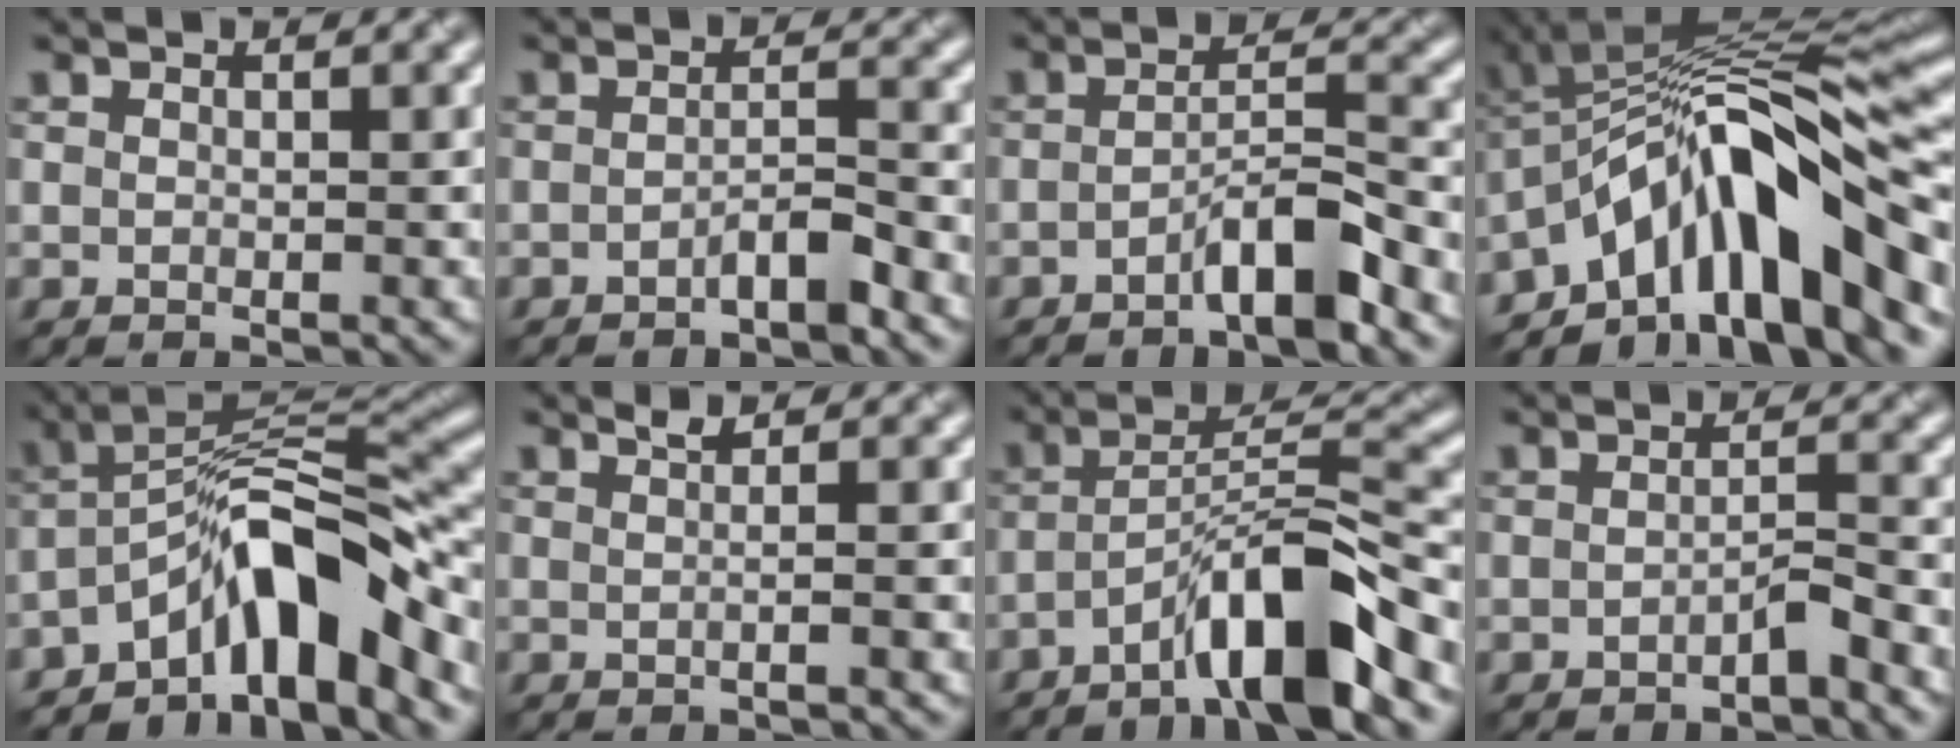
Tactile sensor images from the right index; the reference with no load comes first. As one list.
[{"total": 2.4, "force": [-2.0, 0.3, 1.2], "torque": [-0.019, 0.006, -0.038]}, {"total": 4.0, "force": [-3.0, 0.5, 2.5], "torque": [-0.041, 0.013, -0.059]}, {"total": 12.7, "force": [-6.5, 4.1, 10.1], "torque": [-0.135, 0.018, -0.115]}, {"total": 9.6, "force": [-6.2, 2.8, 6.8], "torque": [-0.090, 0.014, -0.115]}, {"total": 1.4, "force": [0.0, 0.5, 1.3], "torque": [-0.011, -0.003, -0.013]}, {"total": 7.7, "force": [-5.1, 1.0, 5.7], "torque": [-0.094, 0.016, -0.091]}, {"total": 1.9, "force": [-1.7, 0.2, 0.8], "torque": [-0.014, 0.003, -0.032]}]